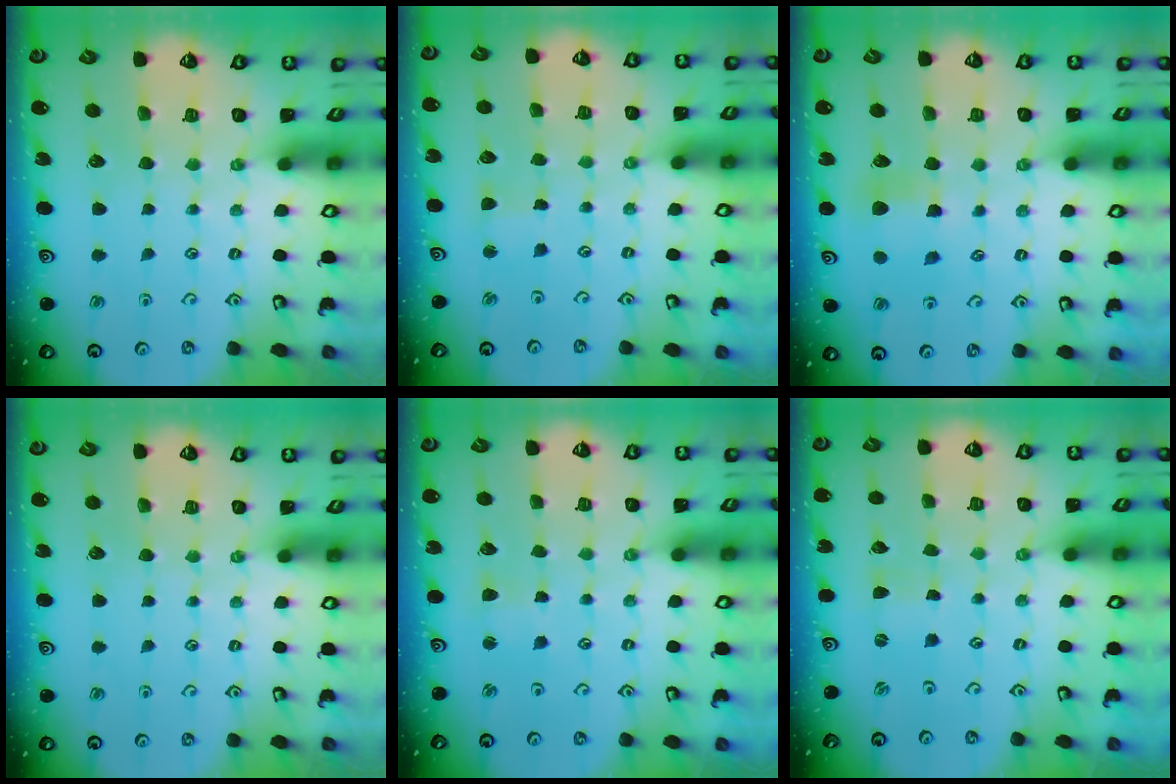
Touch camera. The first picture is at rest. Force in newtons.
{"total": 2.4, "press": 2.4, "slide": 0.3}
{"total": 6.1, "press": 6.1, "slide": 0.4}
{"total": 0.0}
{"total": 2.0, "press": 1.9, "slide": 0.6}
{"total": 0.0}